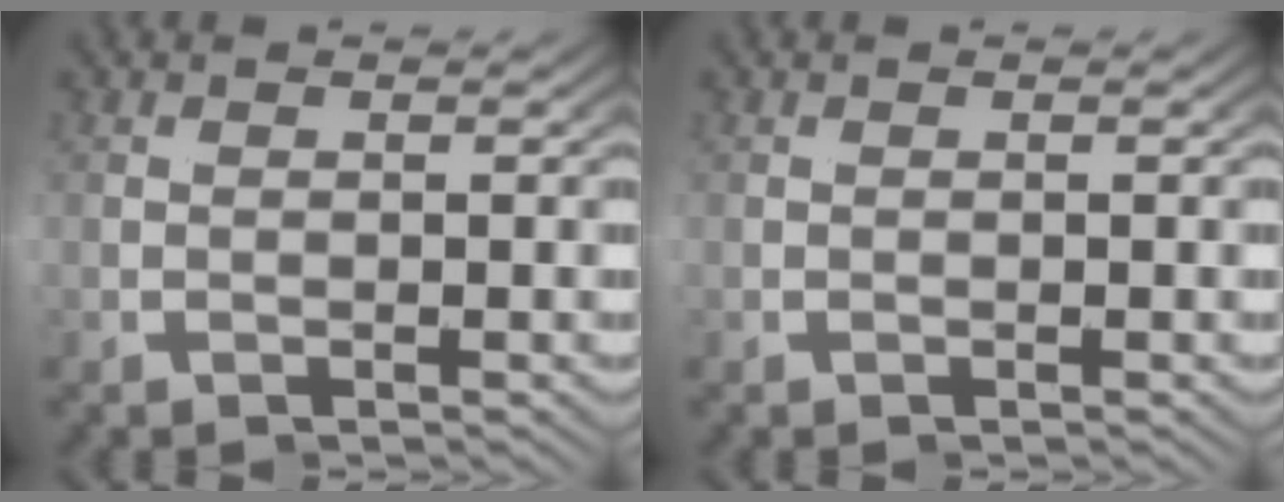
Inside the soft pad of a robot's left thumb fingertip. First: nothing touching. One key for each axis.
{"total": 0.0}